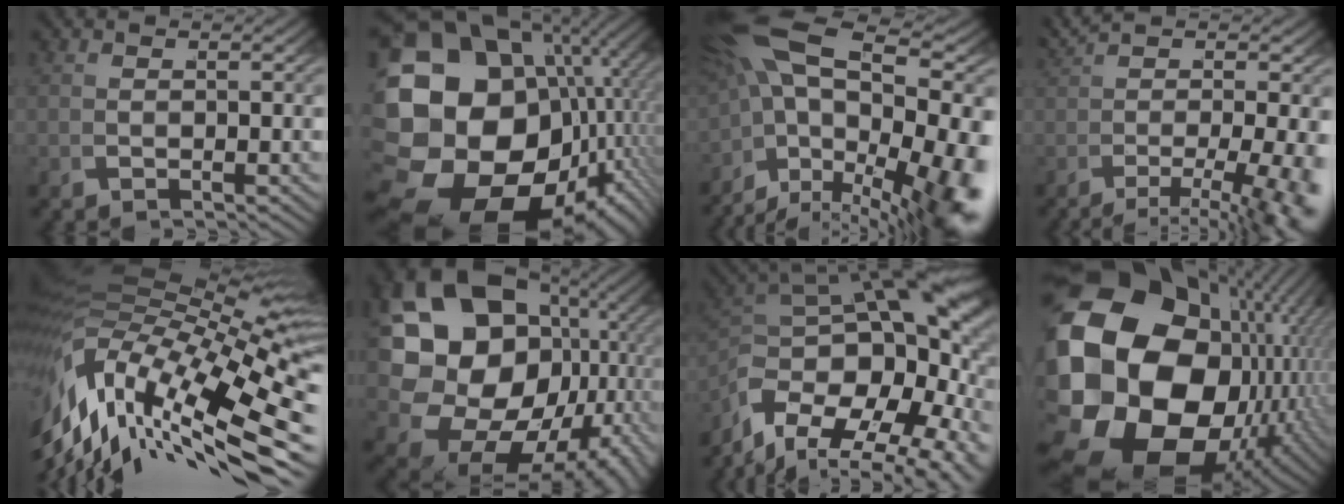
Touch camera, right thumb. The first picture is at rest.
{"total": 26.8, "force": [-2.1, 19.7, 18.0], "torque": [-0.345, -0.092, 0.009]}
{"total": 12.2, "force": [-1.2, 7.2, 9.8], "torque": [-0.210, -0.052, 0.015]}
{"total": 6.1, "force": [-1.4, 2.0, 5.6], "torque": [-0.085, -0.021, 0.000]}
{"total": 19.9, "force": [0.3, 11.9, 16.0], "torque": [-0.277, -0.024, 0.030]}
{"total": 22.0, "force": [-0.3, 16.5, 14.6], "torque": [-0.311, -0.074, 0.030]}
{"total": 16.0, "force": [-1.7, 9.4, 12.9], "torque": [-0.230, -0.069, 0.020]}
{"total": 29.8, "force": [-2.1, 20.6, 21.5], "torque": [-0.382, -0.072, 0.006]}